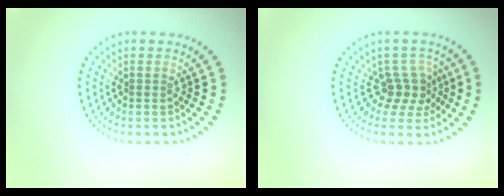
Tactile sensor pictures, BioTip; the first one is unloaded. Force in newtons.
{"total": 2.5, "press": 2.0, "slide": 1.5}